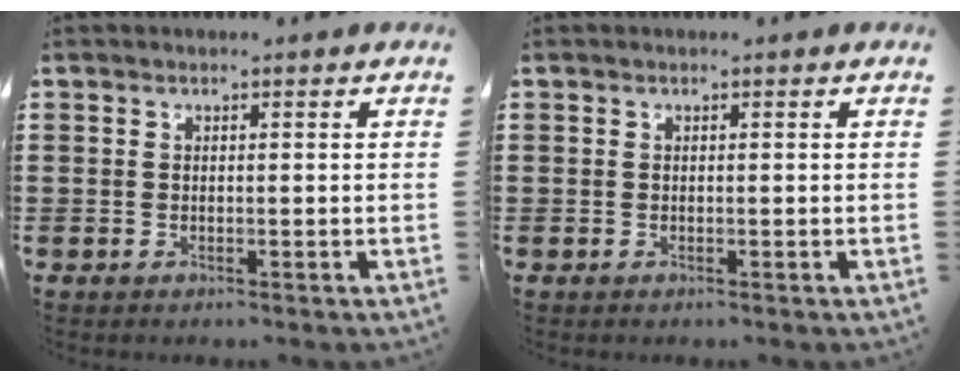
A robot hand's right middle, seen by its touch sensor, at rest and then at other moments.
{"total": 0.0}